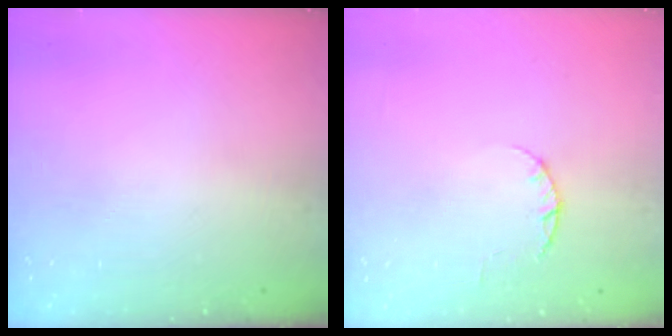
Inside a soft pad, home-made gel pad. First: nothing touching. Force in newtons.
{"total": 2.4, "press": 2.3, "slide": 0.4}